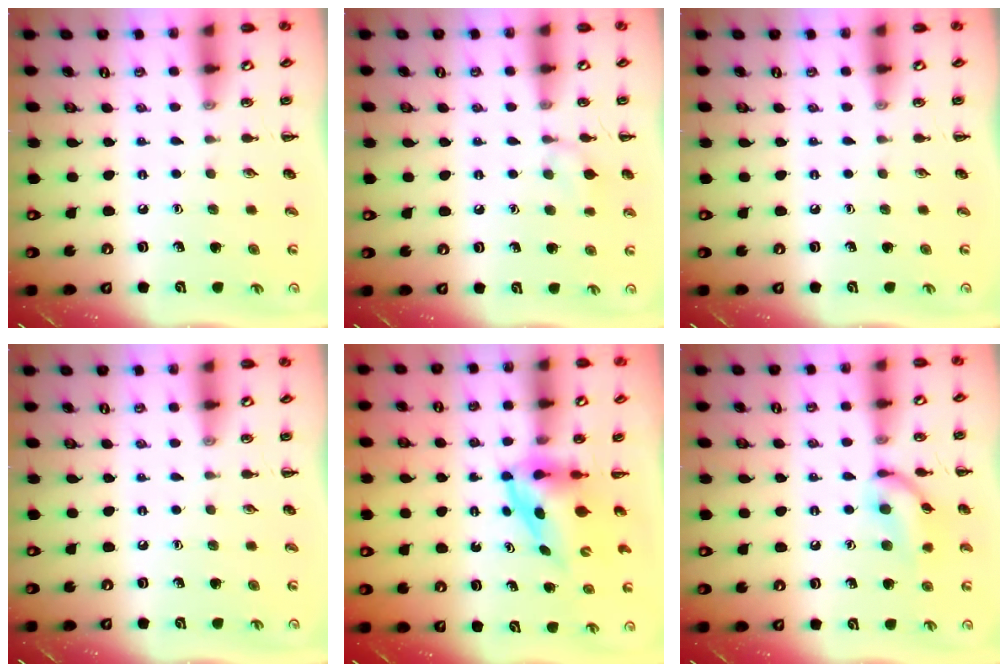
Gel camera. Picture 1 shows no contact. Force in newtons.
{"total": 7.3, "press": 6.9, "slide": 2.1}
{"total": 0.0}
{"total": 0.0}
{"total": 3.8, "press": 3.7, "slide": 0.6}
{"total": 12.3, "press": 12.3, "slide": 0.8}